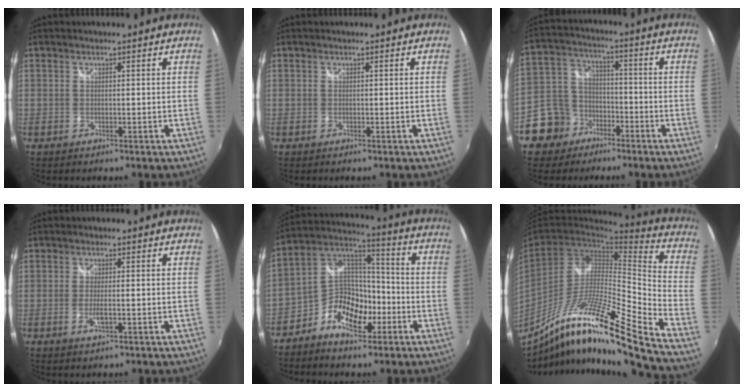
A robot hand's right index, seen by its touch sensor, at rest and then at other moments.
{"total": 0.0}
{"total": 10.3, "force": [-6.3, 8.0, 1.9], "torque": [-0.072, 0.032, -0.108]}
{"total": 2.7, "force": [-0.9, 0.7, 2.4], "torque": [-0.048, -0.005, -0.016]}
{"total": 11.9, "force": [-5.3, 7.6, 7.5], "torque": [-0.159, 0.026, -0.098]}
{"total": 22.0, "force": [-15.5, -0.2, 15.6], "torque": [-0.244, -0.036, -0.273]}